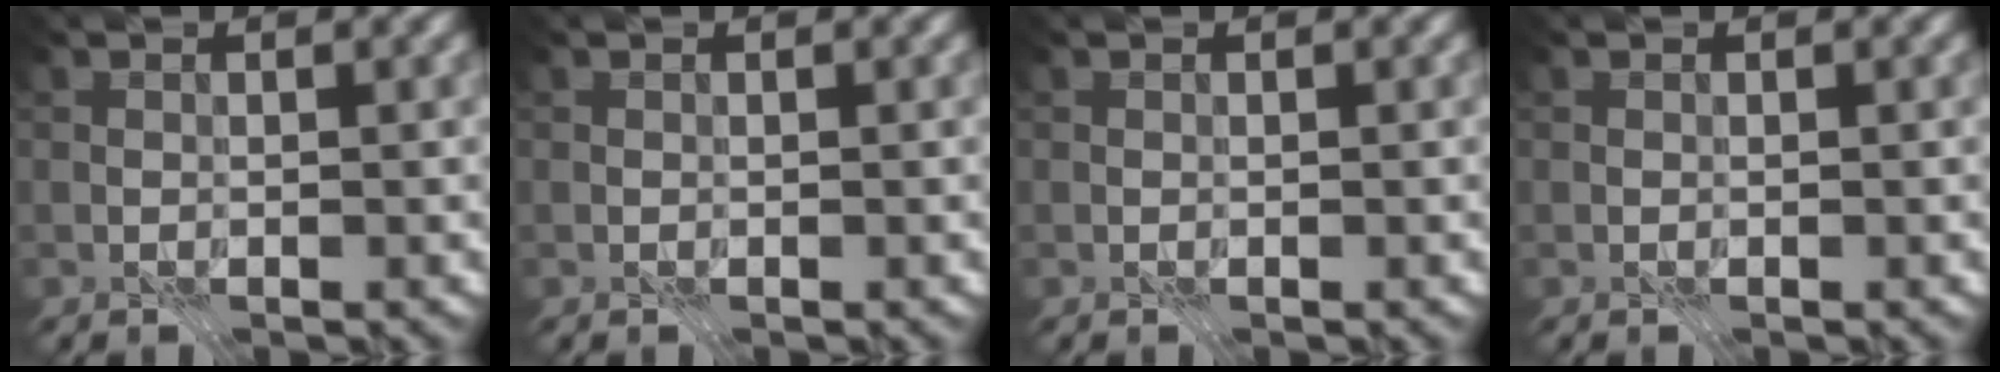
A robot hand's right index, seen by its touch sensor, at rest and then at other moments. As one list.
[{"total": 0.0}, {"total": 0.0}, {"total": 0.0}]